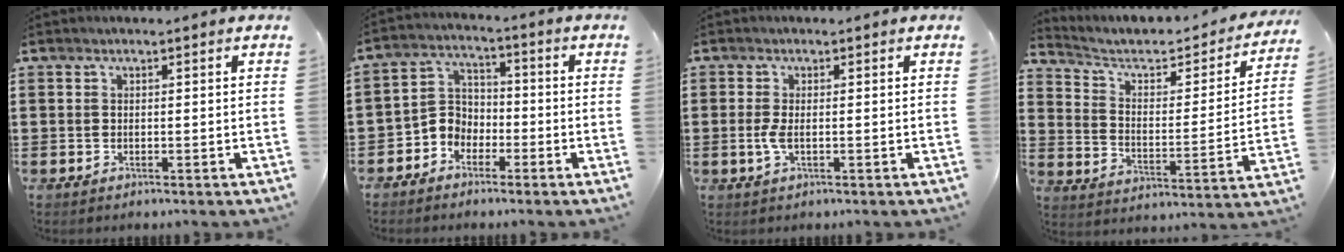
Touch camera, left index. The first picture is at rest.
{"total": 4.7, "force": [-3.1, 3.5, 0.9], "torque": [-0.035, 0.006, -0.068]}
{"total": 1.9, "force": [-0.3, 0.5, 1.9], "torque": [-0.042, -0.003, -0.007]}
{"total": 4.5, "force": [3.4, 2.1, 2.1], "torque": [-0.064, -0.022, 0.047]}